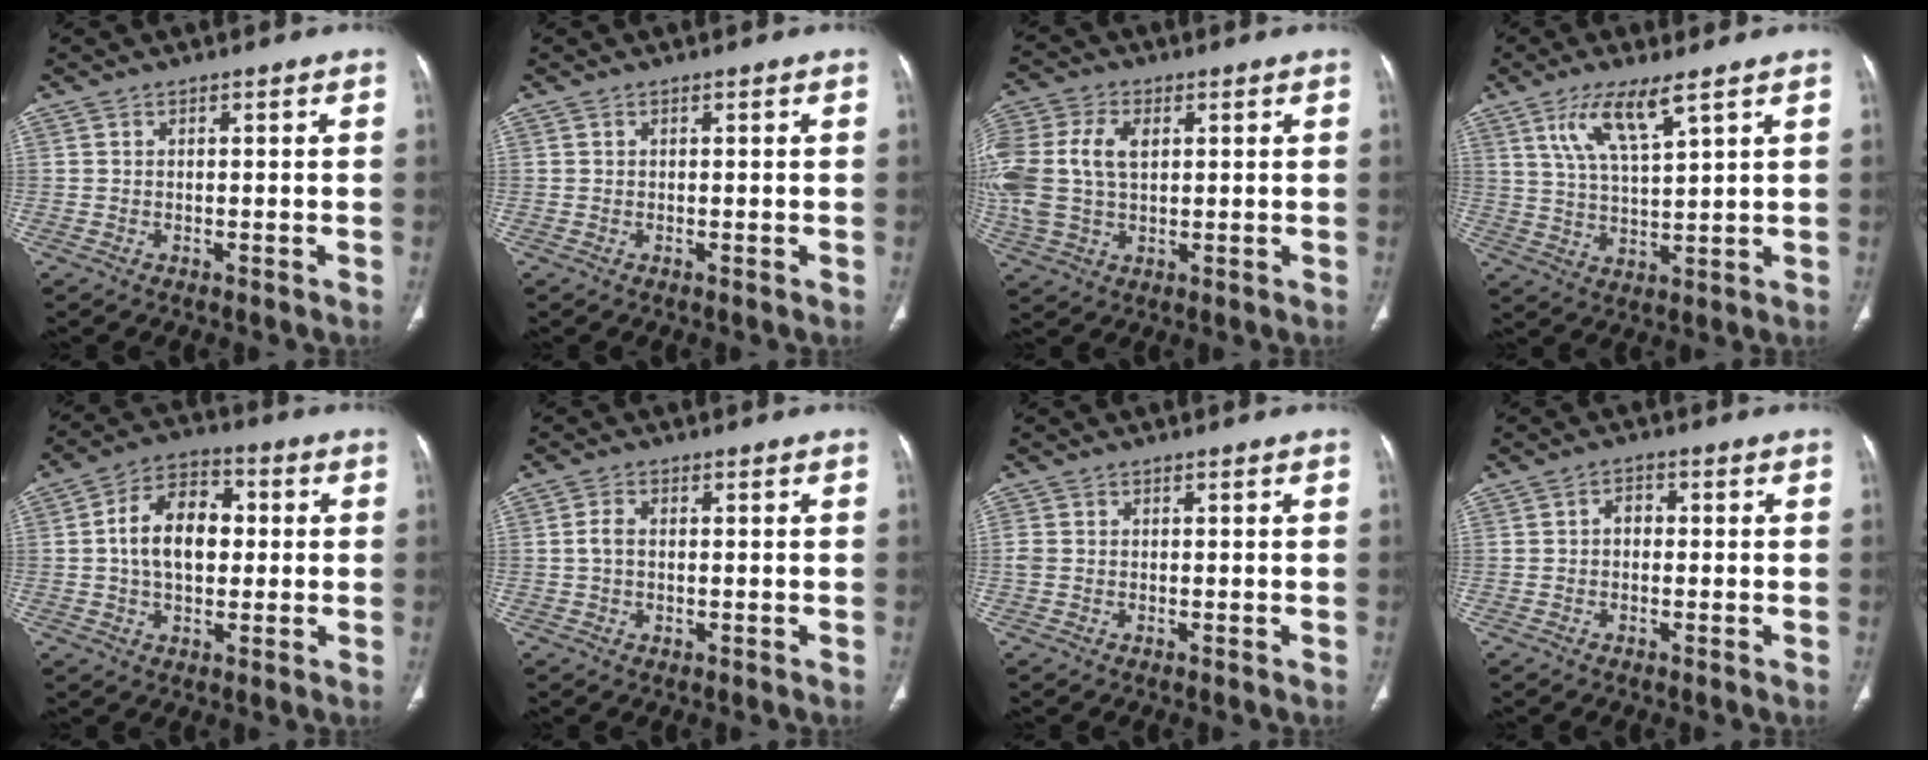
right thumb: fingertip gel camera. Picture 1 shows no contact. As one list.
[{"total": 0.0}, {"total": 16.8, "force": [2.8, 11.3, 12.0], "torque": [-0.309, 0.014, 0.058]}, {"total": 8.8, "force": [5.0, 1.9, 7.0], "torque": [-0.139, -0.024, 0.106]}, {"total": 11.9, "force": [0.8, 7.7, 9.0], "torque": [-0.137, 0.023, 0.005]}, {"total": 2.8, "force": [0.1, 1.8, 2.2], "torque": [-0.044, 0.002, -0.001]}, {"total": 1.5, "force": [-0.1, 1.3, 0.8], "torque": [-0.021, 0.000, -0.003]}, {"total": 2.3, "force": [-0.2, 1.8, 1.4], "torque": [-0.010, 0.012, -0.011]}]